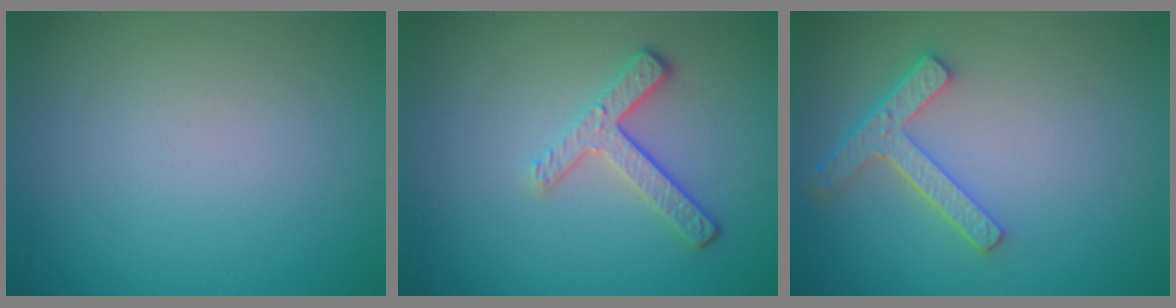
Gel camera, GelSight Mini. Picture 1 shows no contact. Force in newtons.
{"total": 3.4, "press": 2.6, "slide": 2.3}
{"total": 3.9, "press": 3.1, "slide": 2.3}